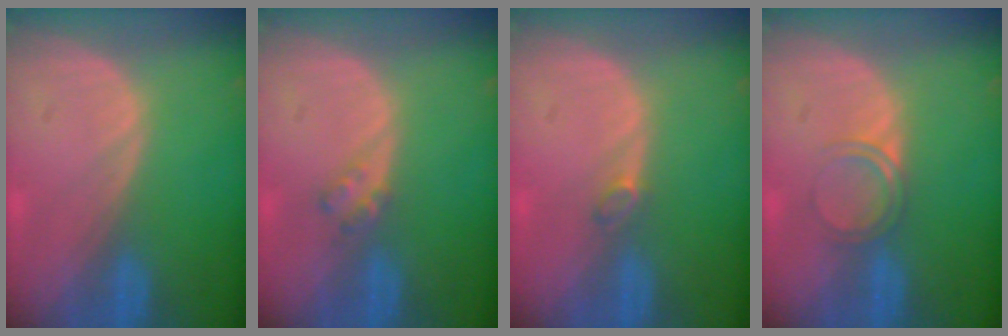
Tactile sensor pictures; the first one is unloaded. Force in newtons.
{"total": 2.0, "press": 2.0, "slide": 0.2}
{"total": 1.2, "press": 1.2, "slide": 0.4}
{"total": 2.8, "press": 2.8, "slide": 0.2}